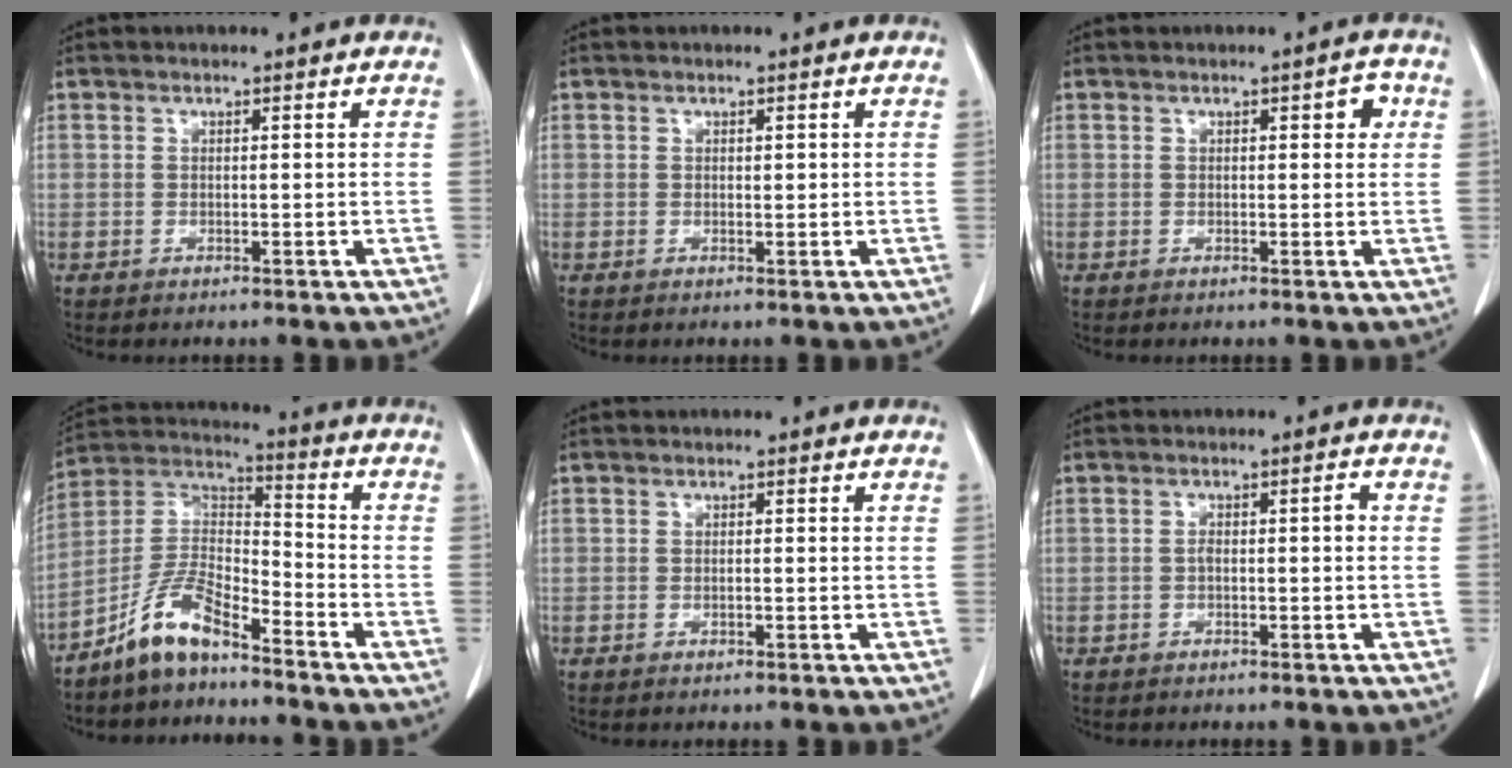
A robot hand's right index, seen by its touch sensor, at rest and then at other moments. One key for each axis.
{"total": 0.6, "fx": 0.3, "fy": 0.3, "fz": 0.5, "tx": -0.007, "ty": -0.002, "tz": 0.003}
{"total": 2.5, "fx": 0.9, "fy": 0.9, "fz": 2.1, "tx": -0.021, "ty": 0.004, "tz": 0.008}
{"total": 9.5, "fx": -7.3, "fy": 2.6, "fz": 5.5, "tx": -0.119, "ty": 0.018, "tz": -0.144}
{"total": 0.0}
{"total": 1.9, "fx": -0.2, "fy": 0.6, "fz": 1.8, "tx": -0.030, "ty": 0.003, "tz": -0.003}